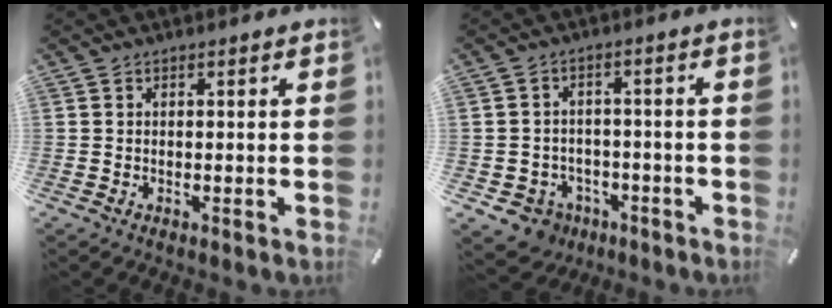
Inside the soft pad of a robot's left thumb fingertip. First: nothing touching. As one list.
[{"total": 5.7, "force": [-2.5, 4.9, 1.2], "torque": [-0.039, 0.018, -0.047]}]